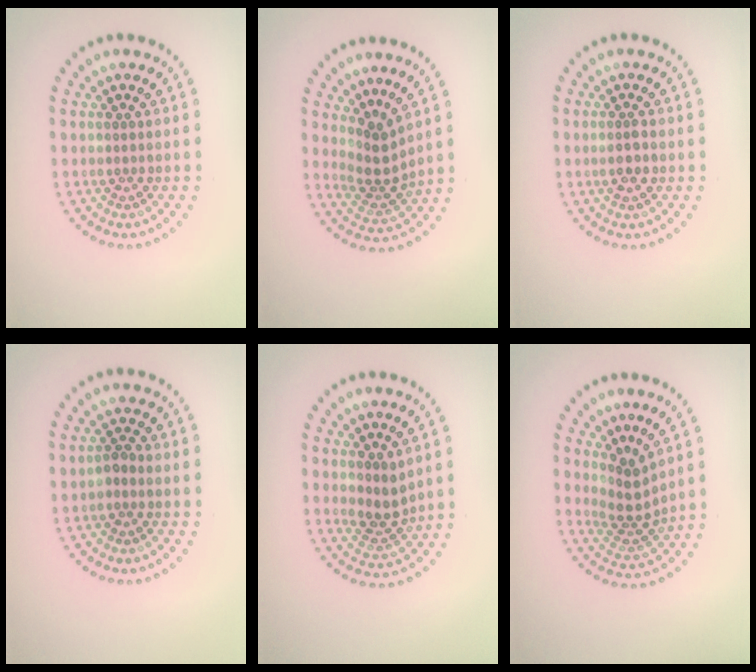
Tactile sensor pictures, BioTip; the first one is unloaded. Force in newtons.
{"total": 2.9, "press": 2.0, "slide": 2.1}
{"total": 1.2, "press": 1.2, "slide": 0.2}
{"total": 1.0, "press": 0.9, "slide": 0.5}
{"total": 2.6, "press": 2.1, "slide": 1.5}
{"total": 2.9, "press": 2.0, "slide": 2.1}